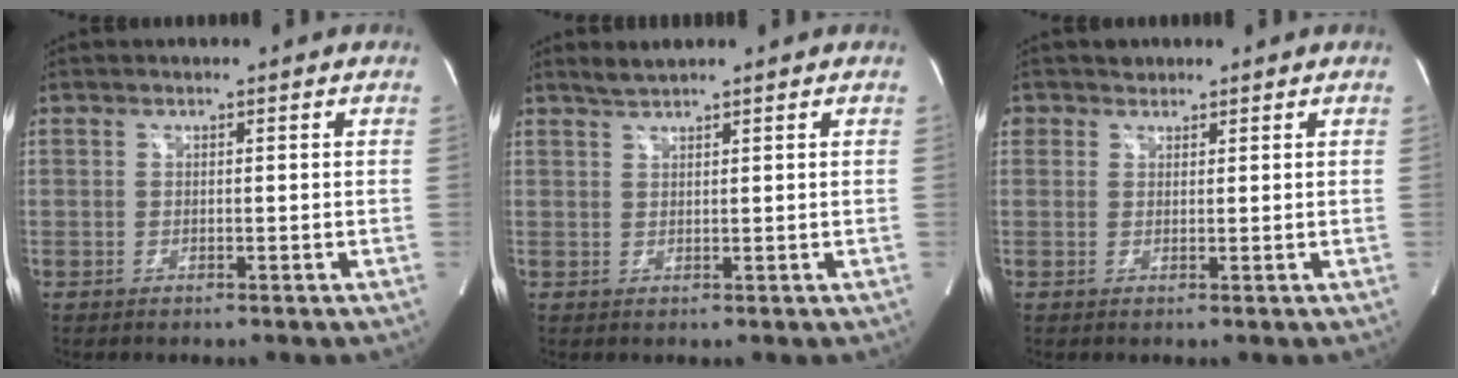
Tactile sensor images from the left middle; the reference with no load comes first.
{"total": 1.9, "force": [1.8, -0.1, 0.7], "torque": [-0.017, 0.006, 0.038]}
{"total": 1.6, "force": [1.1, 1.2, -0.1], "torque": [0.006, 0.004, 0.014]}